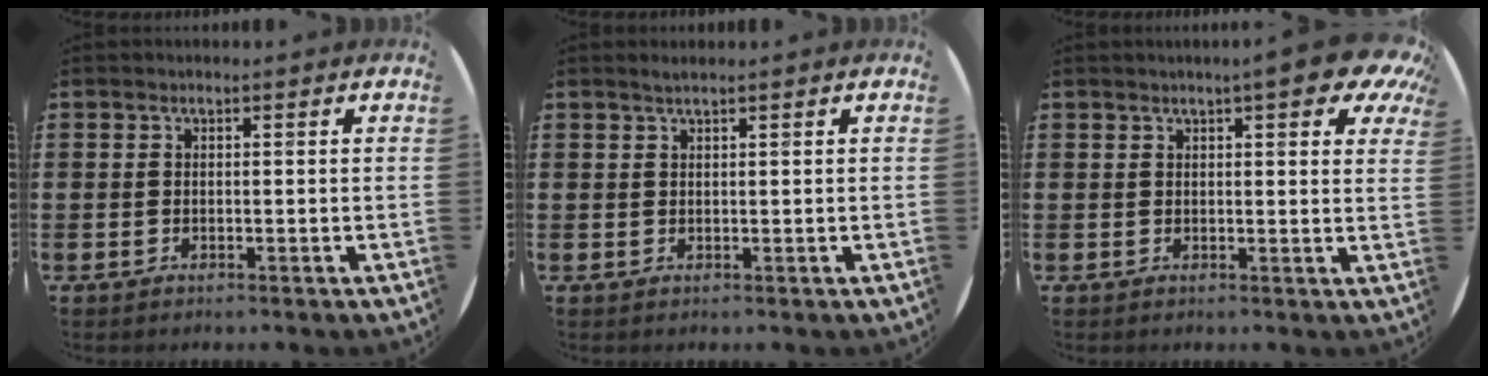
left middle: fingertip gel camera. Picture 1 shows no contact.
{"total": 0.9, "force": [0.8, -0.1, 0.4], "torque": [-0.006, 0.002, 0.014]}
{"total": 7.4, "force": [5.2, 1.2, 5.1], "torque": [-0.070, -0.015, 0.081]}